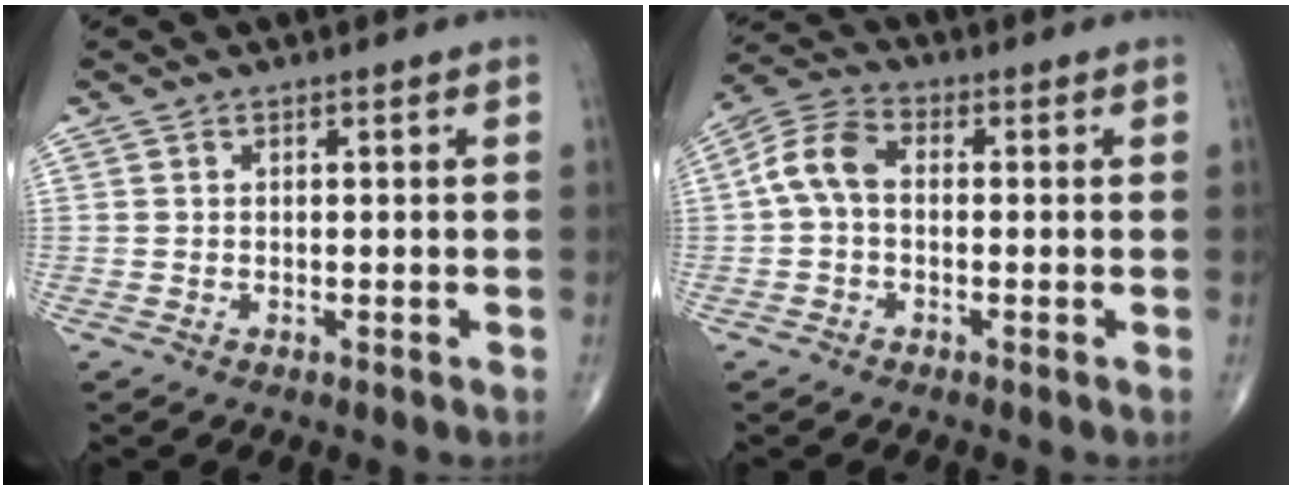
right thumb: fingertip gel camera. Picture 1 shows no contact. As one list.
[{"total": 6.9, "force": [-0.1, 4.4, 5.3], "torque": [-0.105, 0.022, -0.015]}]